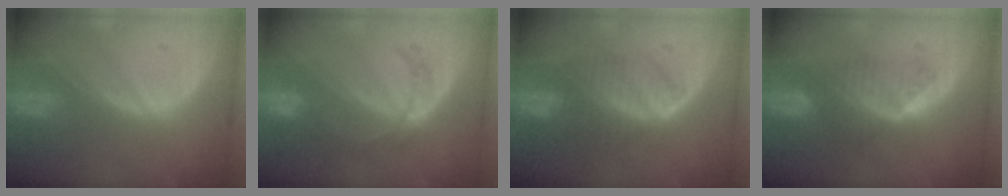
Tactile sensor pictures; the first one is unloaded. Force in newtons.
{"total": 5.1, "press": 4.6, "slide": 2.2}
{"total": 6.6, "press": 6.2, "slide": 2.3}
{"total": 6.5, "press": 5.5, "slide": 3.4}